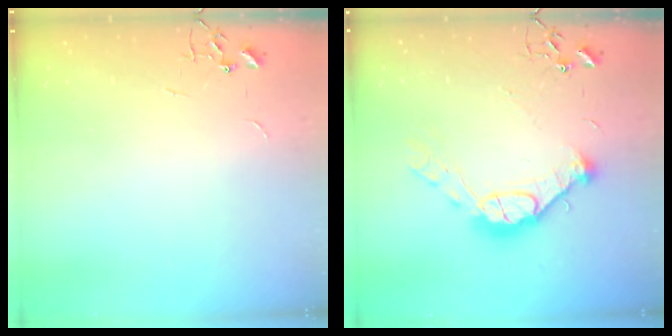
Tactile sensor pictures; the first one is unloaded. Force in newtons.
{"total": 14.2, "press": 14.1, "slide": 1.8}